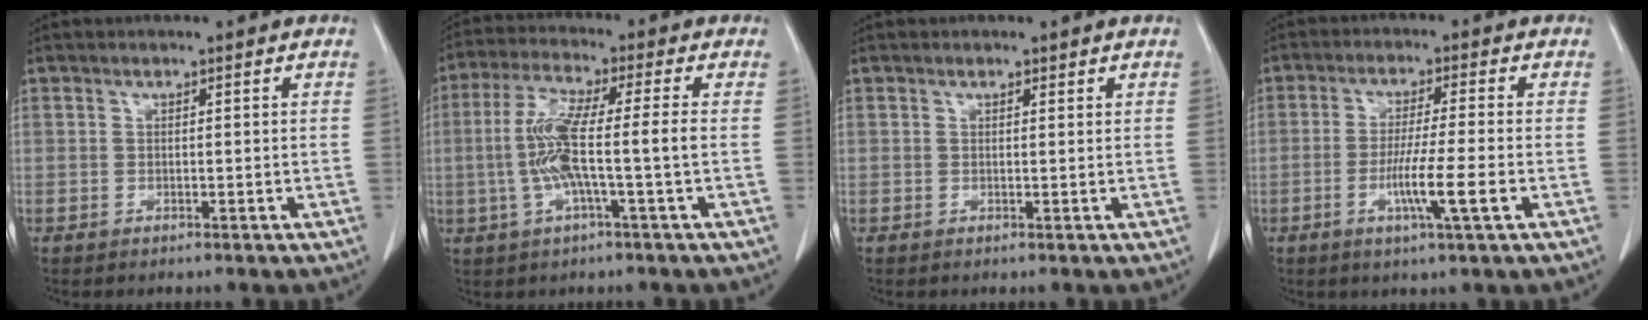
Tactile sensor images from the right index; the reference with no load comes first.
{"total": 8.9, "force": [-1.0, 0.4, 8.9], "torque": [-0.182, 0.015, -0.022]}
{"total": 0.6, "force": [0.6, 0.2, 0.2], "torque": [-0.004, -0.001, 0.009]}
{"total": 7.3, "force": [-2.3, -0.6, 6.9], "torque": [-0.121, -0.013, -0.042]}